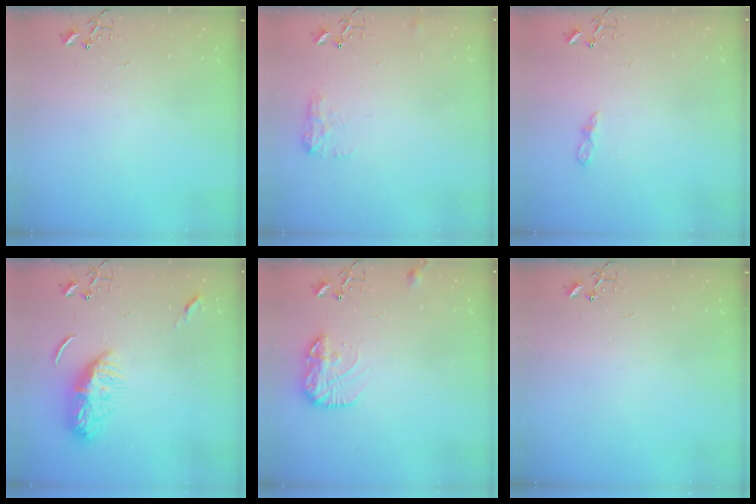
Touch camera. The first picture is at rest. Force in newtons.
{"total": 8.3, "press": 8.2, "slide": 0.3}
{"total": 5.0, "press": 5.0, "slide": 0.5}
{"total": 12.5, "press": 12.5, "slide": 1.1}
{"total": 11.5, "press": 11.4, "slide": 0.6}
{"total": 0.0}